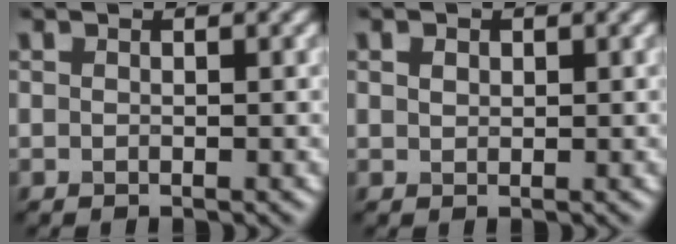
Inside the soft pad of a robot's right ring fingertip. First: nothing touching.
{"total": 0.9, "force": [0.4, 0.7, 0.4], "torque": [-0.009, -0.001, 0.008]}